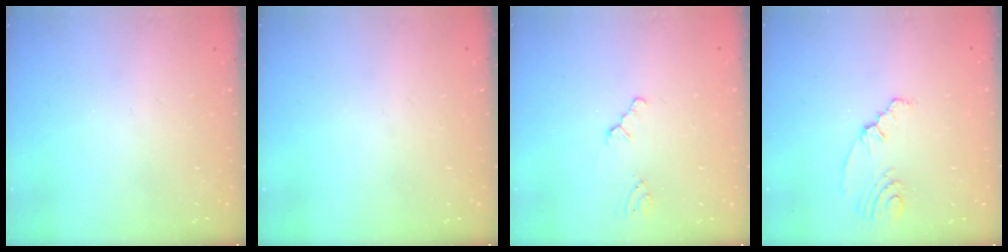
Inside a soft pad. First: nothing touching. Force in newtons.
{"total": 0.0}
{"total": 0.6, "press": 0.6, "slide": 0.2}
{"total": 4.8, "press": 2.3, "slide": 4.2}